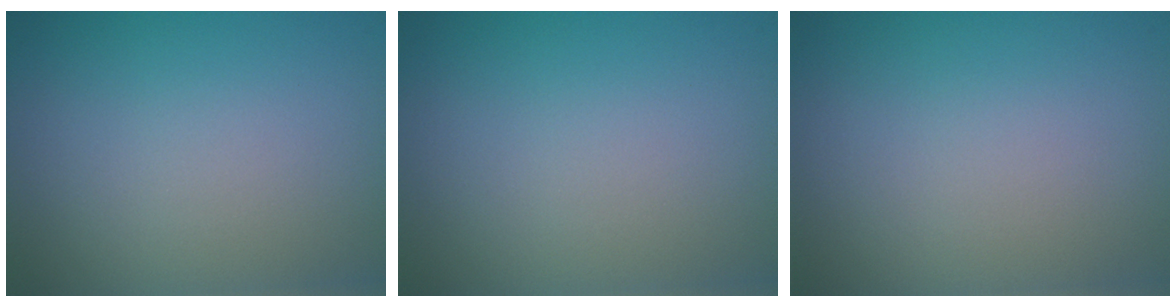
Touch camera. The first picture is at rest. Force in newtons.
{"total": 0.0}
{"total": 0.0}